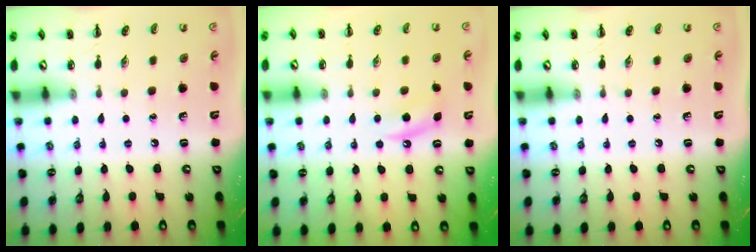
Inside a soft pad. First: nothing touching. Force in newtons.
{"total": 6.1, "press": 5.8, "slide": 1.8}
{"total": 0.0}